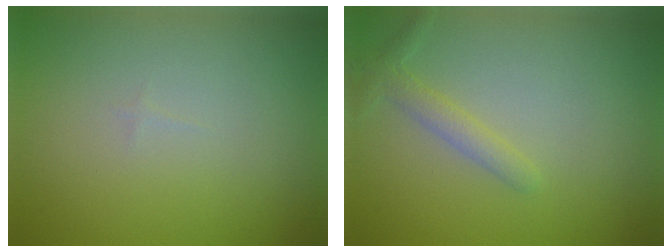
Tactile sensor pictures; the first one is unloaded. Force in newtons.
{"total": 1.7, "press": 1.7, "slide": 0.1}